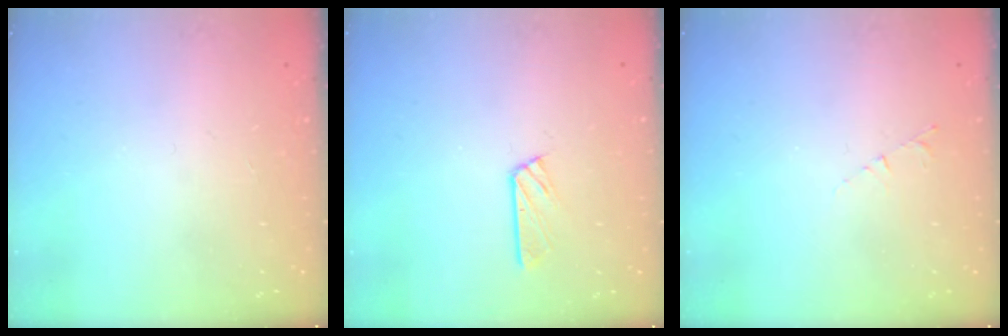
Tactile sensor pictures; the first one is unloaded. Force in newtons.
{"total": 3.4, "press": 3.3, "slide": 0.4}
{"total": 3.1, "press": 3.1, "slide": 0.3}